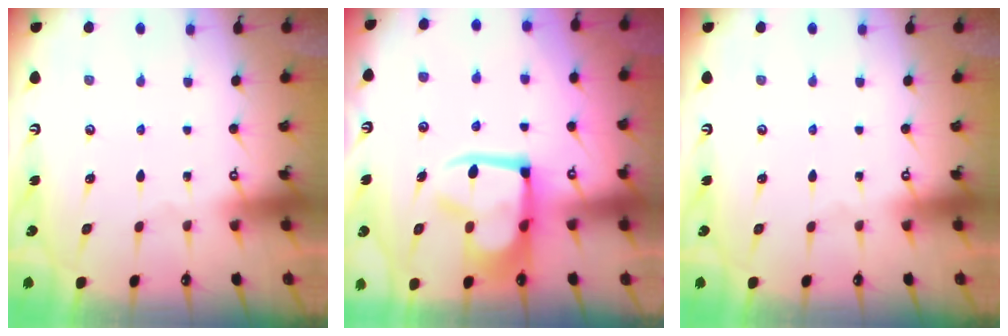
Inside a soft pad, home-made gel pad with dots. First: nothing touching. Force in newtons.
{"total": 9.3, "press": 9.1, "slide": 1.6}
{"total": 0.0}